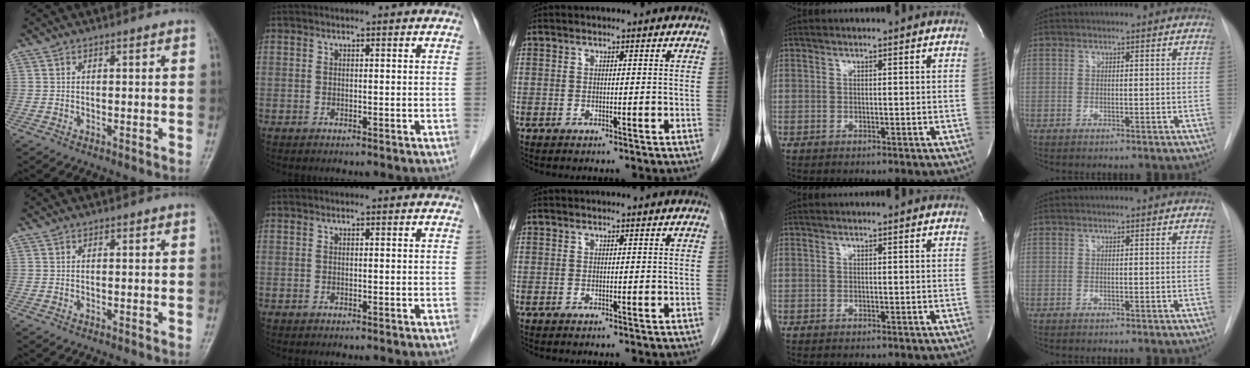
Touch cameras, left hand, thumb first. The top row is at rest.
{}